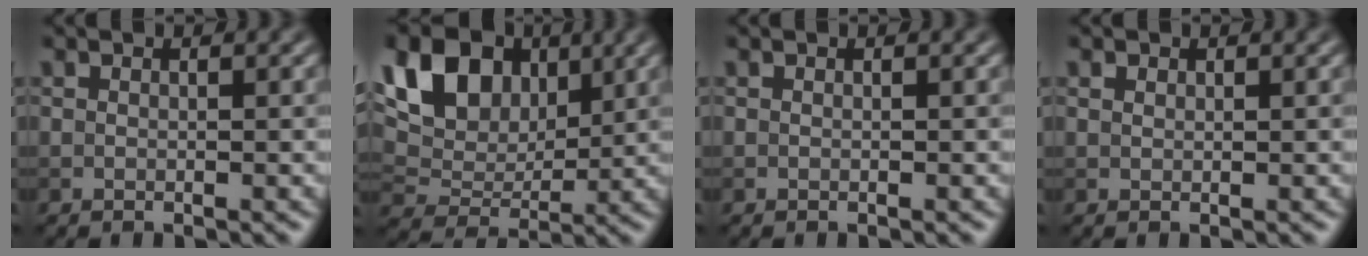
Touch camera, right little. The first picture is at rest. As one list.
[{"total": 10.6, "force": [4.3, 7.0, 6.7], "torque": [-0.143, 0.022, 0.066]}, {"total": 0.0}, {"total": 0.7, "force": [0.5, 0.4, 0.2], "torque": [-0.004, 0.000, 0.010]}]